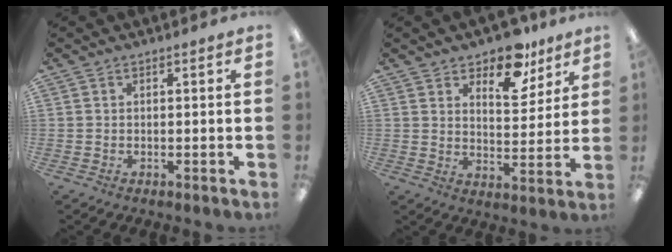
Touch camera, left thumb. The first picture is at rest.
{"total": 11.0, "force": [8.6, 5.0, 4.7], "torque": [-0.056, -0.053, 0.152]}